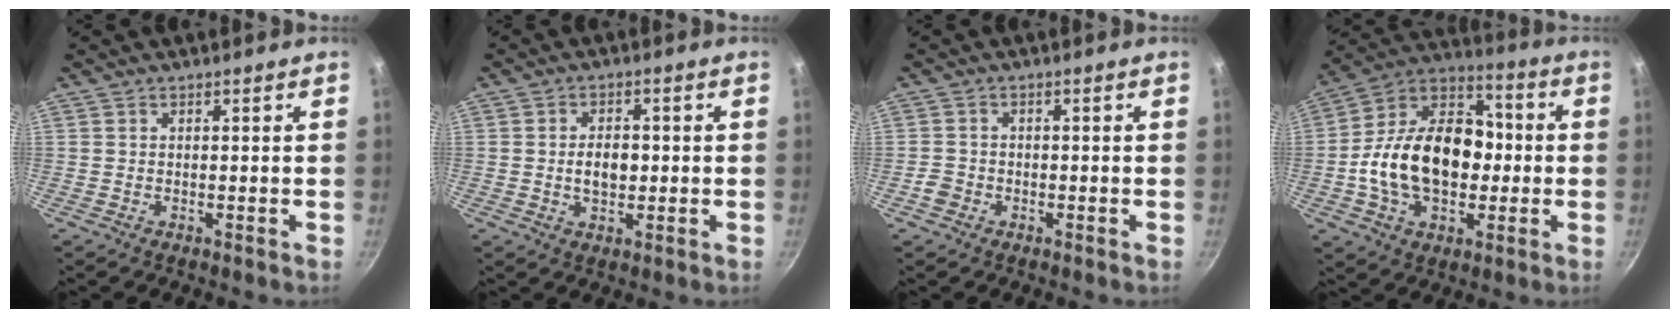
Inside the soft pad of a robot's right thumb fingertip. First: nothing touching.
{"total": 5.1, "force": [-0.1, 3.2, 4.0], "torque": [-0.051, 0.005, -0.005]}
{"total": 2.4, "force": [-1.3, 1.9, 0.8], "torque": [-0.012, 0.017, -0.024]}
{"total": 21.6, "force": [-1.9, 14.8, 15.6], "torque": [-0.234, 0.046, -0.045]}